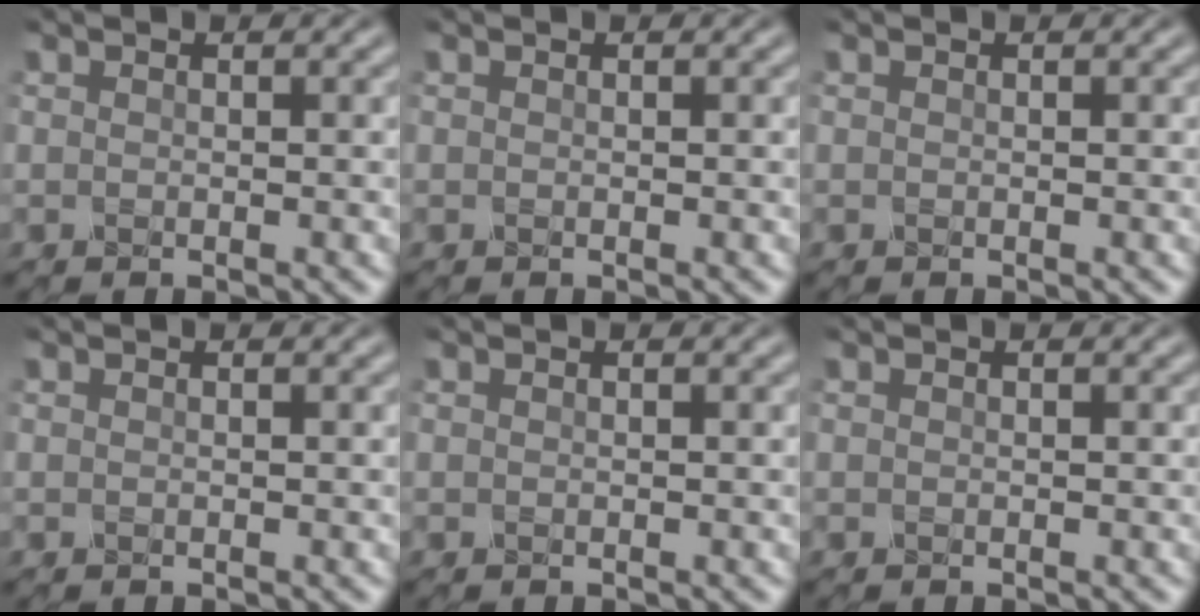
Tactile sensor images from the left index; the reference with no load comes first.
{"total": 0.0}
{"total": 0.0}
{"total": 0.0}
{"total": 0.0}
{"total": 0.0}